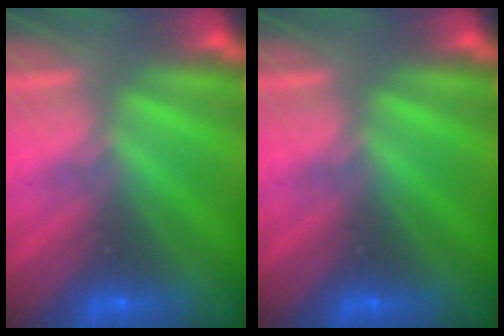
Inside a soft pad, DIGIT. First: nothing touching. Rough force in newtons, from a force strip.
{"total": 0.0}